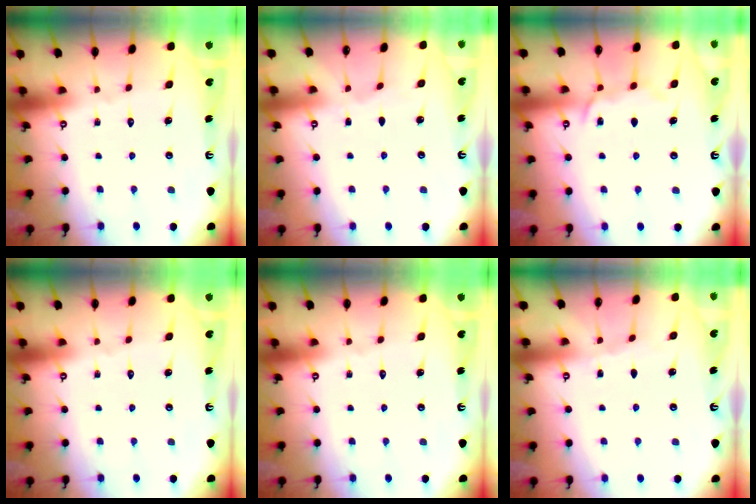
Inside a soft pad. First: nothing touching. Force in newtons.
{"total": 2.1, "press": 2.1, "slide": 0.4}
{"total": 9.2, "press": 9.1, "slide": 0.9}
{"total": 0.0}
{"total": 0.0}
{"total": 3.2, "press": 3.1, "slide": 0.5}